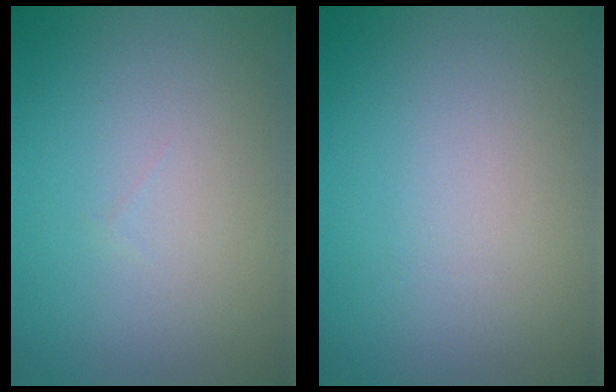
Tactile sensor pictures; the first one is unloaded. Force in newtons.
{"total": 0.0}